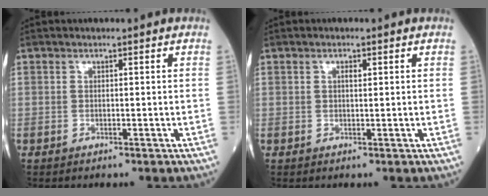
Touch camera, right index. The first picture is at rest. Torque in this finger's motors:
{"motor_torque": [-0.07, 0.02, -0.02, 0.00]}